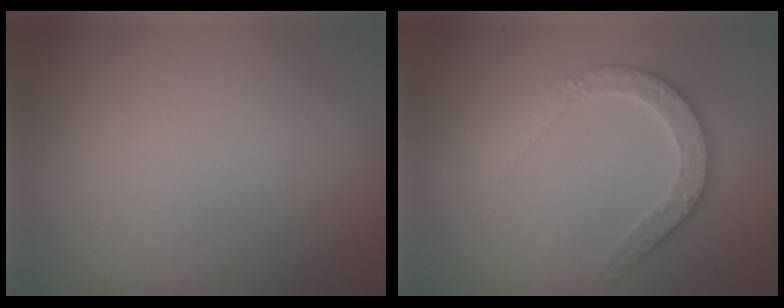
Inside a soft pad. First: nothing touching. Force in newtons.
{"total": 3.4, "press": 2.9, "slide": 1.8}